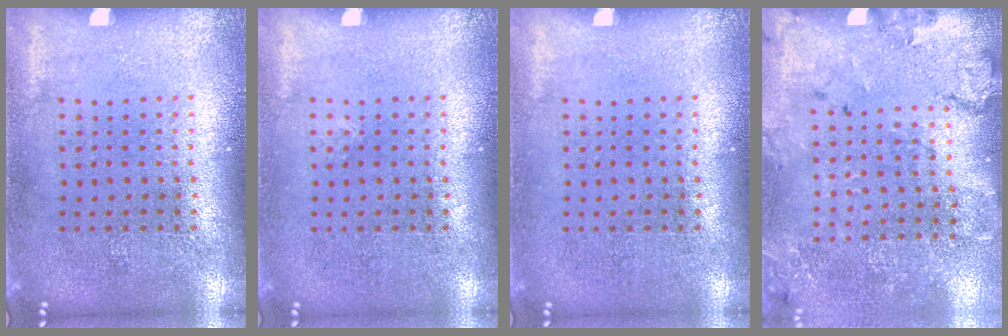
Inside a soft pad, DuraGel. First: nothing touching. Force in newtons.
{"total": 0.0}
{"total": 0.0}
{"total": 1.8, "press": 1.5, "slide": 1.0}